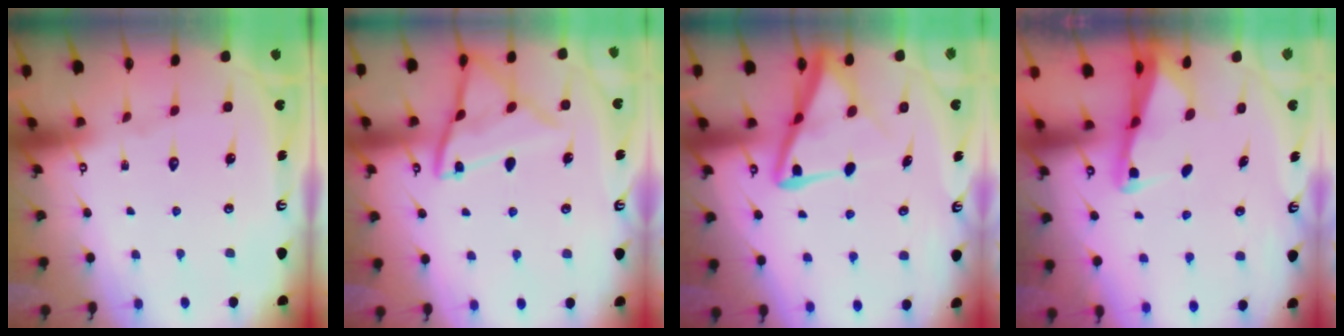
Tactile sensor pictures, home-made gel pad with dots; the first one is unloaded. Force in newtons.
{"total": 13.2, "press": 13.1, "slide": 1.2}
{"total": 8.4, "press": 8.3, "slide": 1.0}
{"total": 2.6, "press": 2.6, "slide": 0.3}